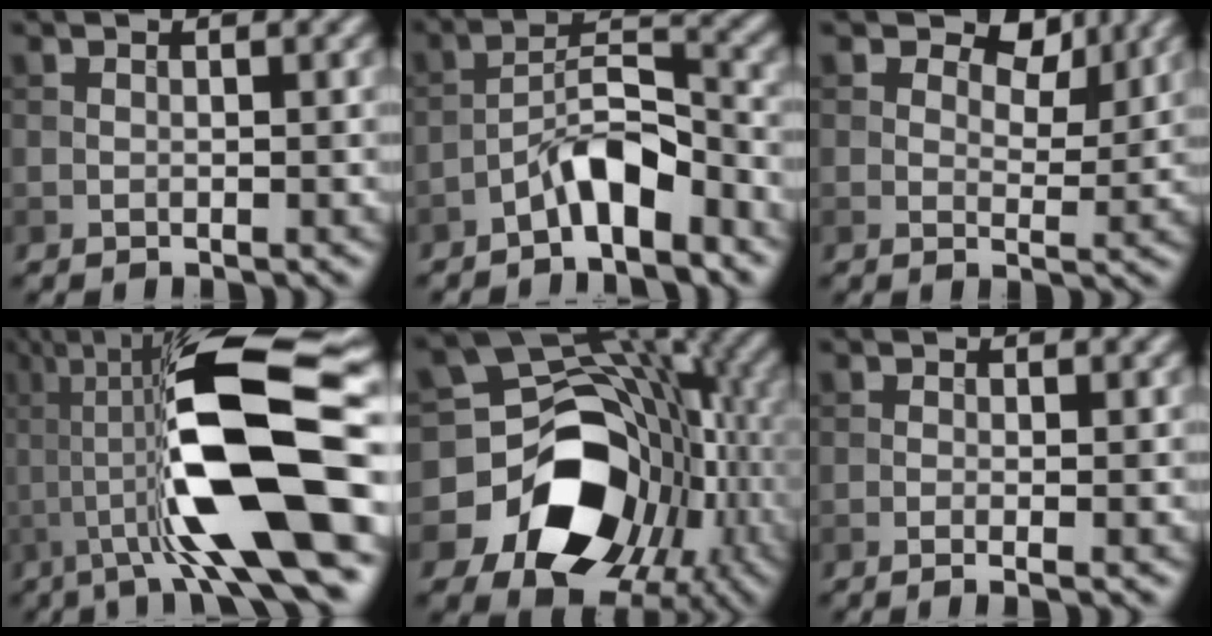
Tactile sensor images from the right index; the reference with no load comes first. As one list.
[{"total": 5.0, "force": [-3.4, 1.5, 3.4], "torque": [-0.057, 0.018, -0.066]}, {"total": 4.7, "force": [2.8, 2.7, 2.6], "torque": [-0.030, -0.007, 0.034]}, {"total": 15.3, "force": [-0.4, 3.3, 14.9], "torque": [-0.232, 0.028, -0.017]}, {"total": 15.5, "force": [-5.2, 12.0, 8.4], "torque": [-0.121, -0.020, -0.084]}, {"total": 1.5, "force": [-0.4, 0.3, 1.4], "torque": [-0.025, -0.005, -0.009]}]